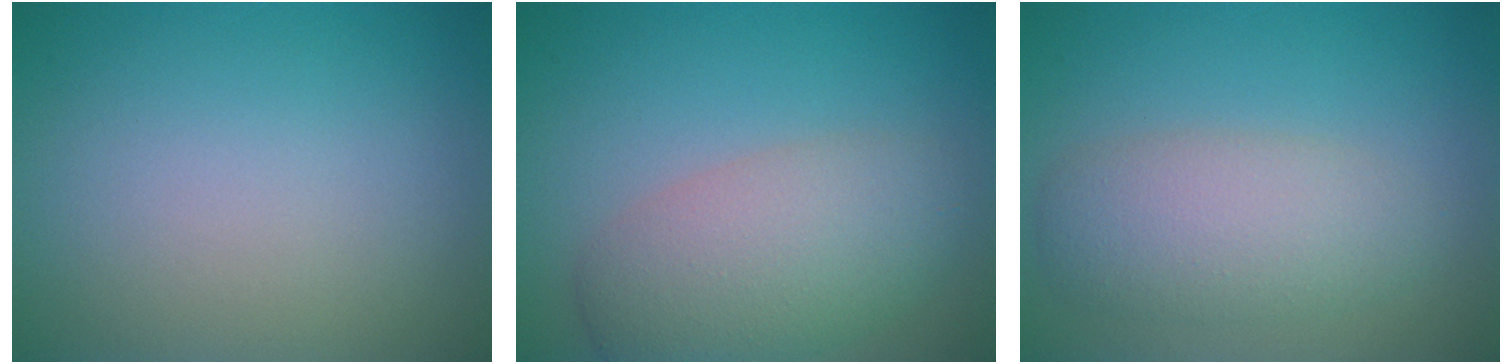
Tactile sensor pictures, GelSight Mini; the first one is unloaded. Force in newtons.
{"total": 5.7, "press": 5.7, "slide": 0.1}
{"total": 4.6, "press": 4.5, "slide": 0.3}